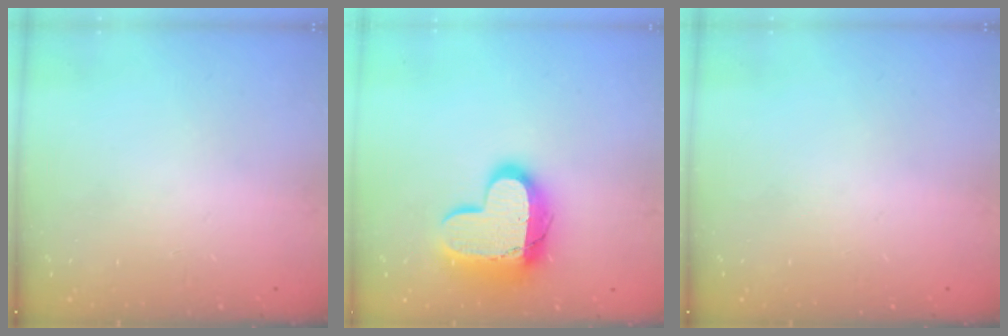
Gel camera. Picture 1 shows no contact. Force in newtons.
{"total": 16.2, "press": 16.1, "slide": 1.1}
{"total": 0.0}